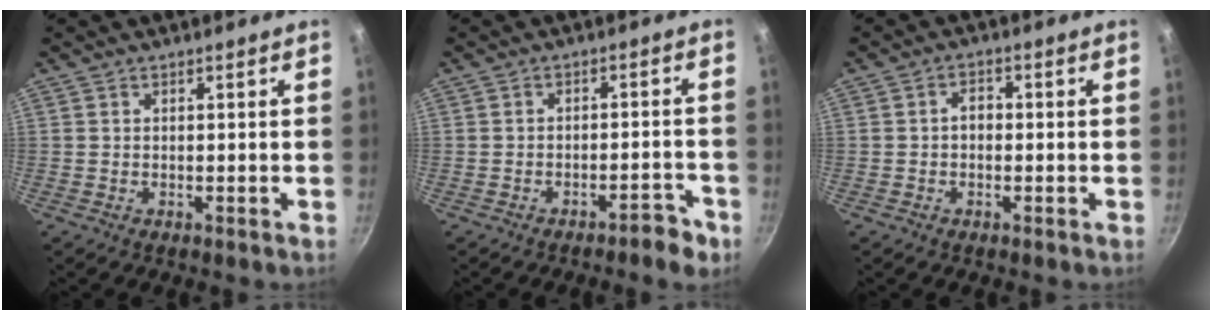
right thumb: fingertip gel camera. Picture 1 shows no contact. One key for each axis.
{"total": 4.2, "fx": -3.0, "fy": 1.4, "fz": 2.6, "tx": -0.031, "ty": 0.030, "tz": -0.040}
{"total": 2.4, "fx": -0.3, "fy": 1.8, "fz": 1.6, "tx": -0.014, "ty": 0.013, "tz": -0.011}